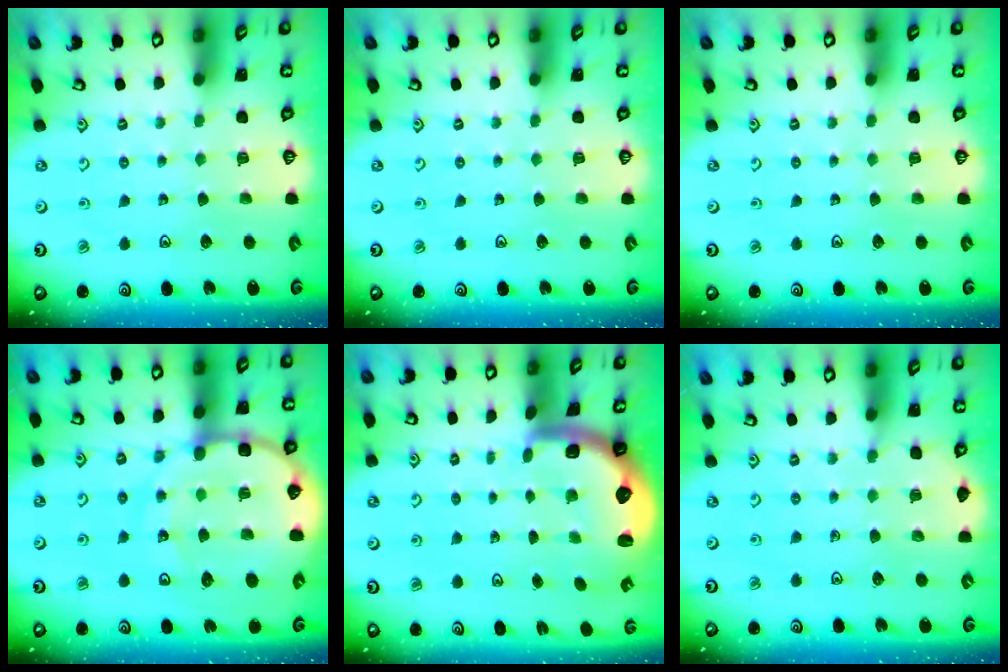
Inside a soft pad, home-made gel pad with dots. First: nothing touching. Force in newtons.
{"total": 0.0}
{"total": 0.0}
{"total": 19.5, "press": 19.1, "slide": 3.9}
{"total": 2.9, "press": 2.6, "slide": 1.4}
{"total": 5.8, "press": 5.7, "slide": 1.2}